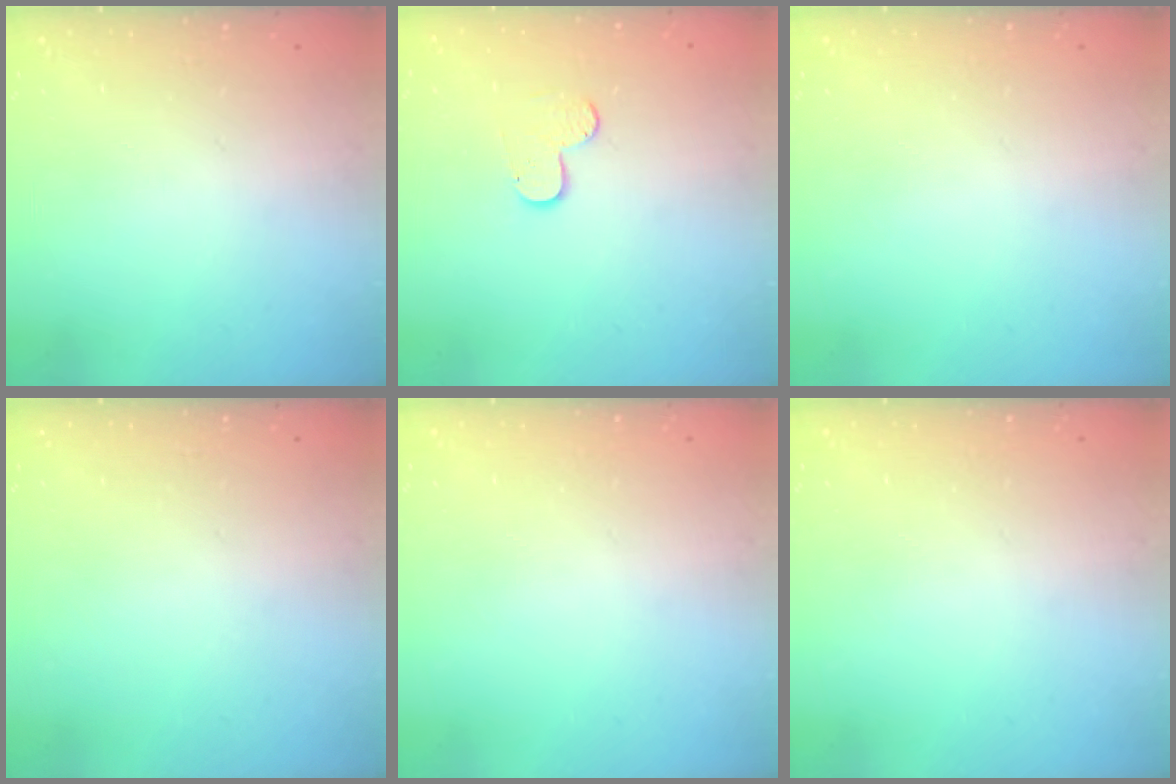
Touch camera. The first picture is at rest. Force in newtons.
{"total": 4.0, "press": 4.0, "slide": 0.2}
{"total": 0.0}
{"total": 0.0}
{"total": 0.0}
{"total": 0.0}